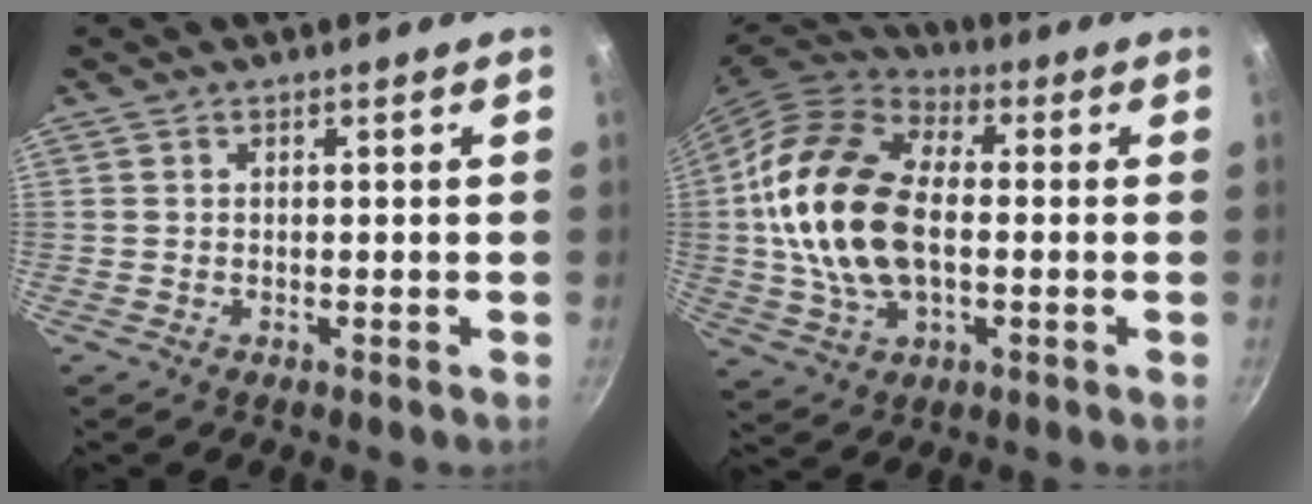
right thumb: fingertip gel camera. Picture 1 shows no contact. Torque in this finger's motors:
{"motor_torque": [-0.87, 2.13, 2.35, 0.16, 0.68]}